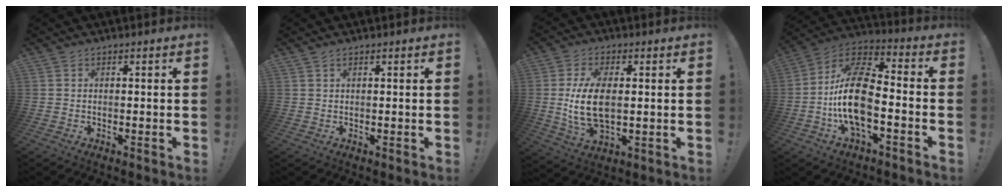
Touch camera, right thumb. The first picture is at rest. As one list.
[{"total": 0.8, "force": [0.6, 0.3, 0.4], "torque": [-0.012, 0.002, 0.013]}, {"total": 12.5, "force": [0.4, 6.7, 10.6], "torque": [-0.205, -0.013, 0.005]}, {"total": 18.4, "force": [-4.0, 8.8, 15.6], "torque": [-0.305, 0.025, -0.067]}]